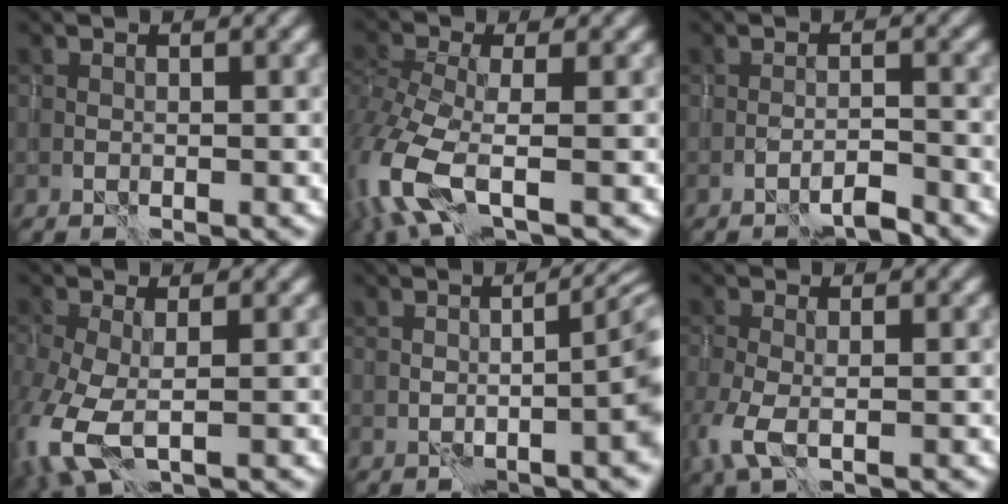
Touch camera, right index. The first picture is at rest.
{"total": 8.0, "force": [-3.6, 3.3, 6.3], "torque": [-0.160, -0.015, -0.084]}
{"total": 1.7, "force": [-1.5, 0.0, 0.7], "torque": [-0.006, 0.007, -0.030]}
{"total": 5.8, "force": [-1.8, 2.8, 4.7], "torque": [-0.134, -0.021, -0.038]}
{"total": 6.8, "force": [-0.6, 2.3, 6.4], "torque": [-0.056, 0.009, -0.007]}
{"total": 3.1, "force": [-1.0, 1.2, 2.6], "torque": [-0.071, -0.006, -0.024]}